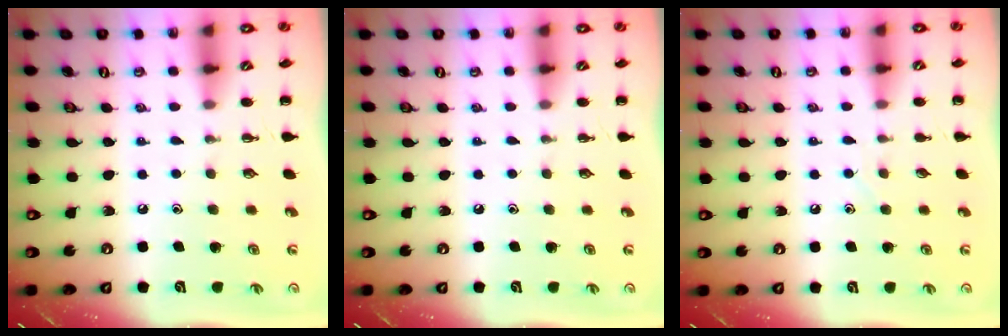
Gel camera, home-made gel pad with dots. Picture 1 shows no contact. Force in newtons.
{"total": 0.0}
{"total": 2.3, "press": 2.3, "slide": 0.6}